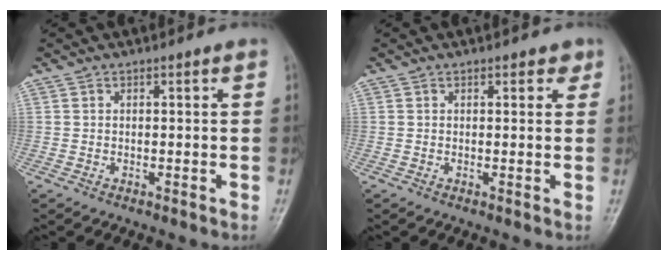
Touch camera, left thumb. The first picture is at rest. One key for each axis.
{"total": 1.9, "fx": 1.1, "fy": 1.1, "fz": 1.1, "tx": 0.000, "ty": -0.003, "tz": 0.010}